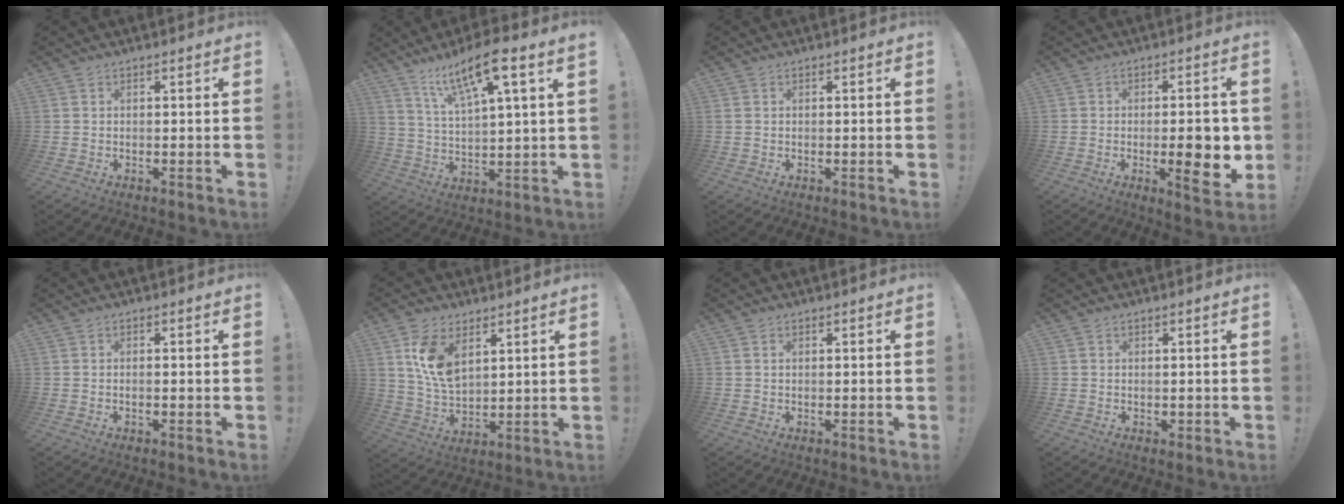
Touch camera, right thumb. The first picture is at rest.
{"total": 12.6, "force": [8.1, 2.0, 9.5], "torque": [-0.165, -0.037, 0.131]}
{"total": 0.0}
{"total": 12.0, "force": [-2.0, 3.5, 11.4], "torque": [-0.138, -0.001, -0.026]}
{"total": 0.8, "force": [-0.7, 0.0, 0.2], "torque": [-0.014, 0.004, -0.011]}
{"total": 11.6, "force": [5.6, 6.9, 7.5], "torque": [-0.137, -0.021, 0.104]}
{"total": 0.6, "force": [0.3, 0.3, 0.4], "torque": [-0.009, 0.002, 0.006]}
{"total": 0.8, "force": [0.0, 0.7, 0.3], "torque": [0.001, 0.000, 0.000]}